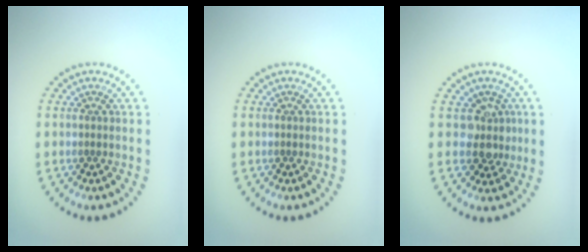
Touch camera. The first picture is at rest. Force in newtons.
{"total": 0.0}
{"total": 2.8, "press": 2.2, "slide": 1.8}